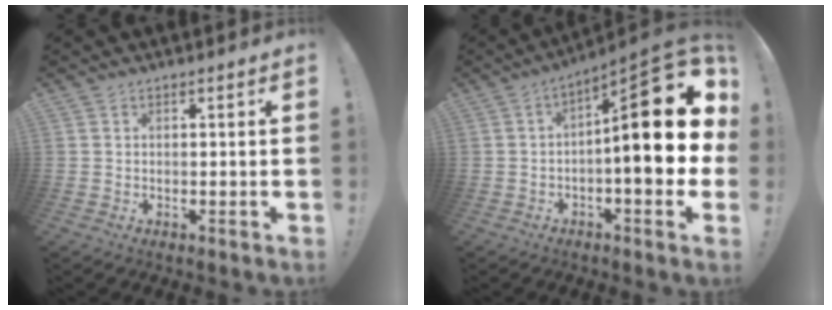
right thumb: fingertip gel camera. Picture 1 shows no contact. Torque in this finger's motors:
{"motor_torque": [1.00, 0.54, 2.03, -0.48, 0.19]}